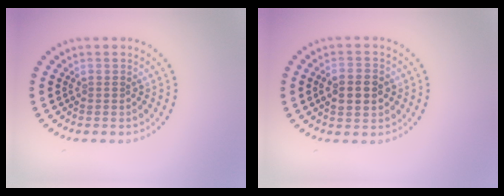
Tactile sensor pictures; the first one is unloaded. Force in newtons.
{"total": 4.1, "press": 4.1, "slide": 0.1}